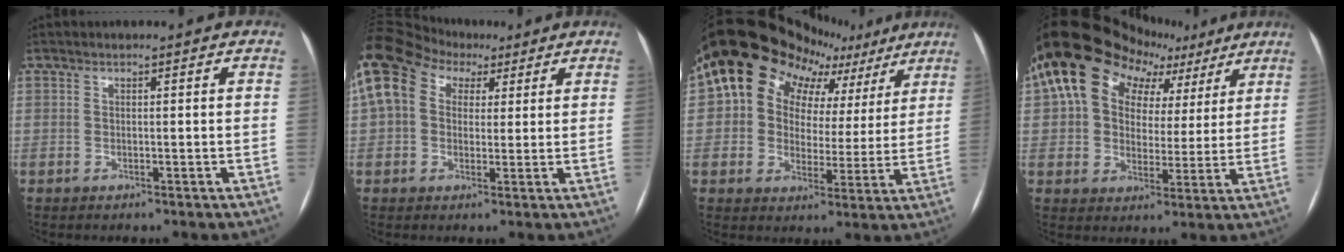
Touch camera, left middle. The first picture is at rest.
{"total": 12.6, "force": [5.4, 9.0, 7.0], "torque": [-0.178, 0.066, 0.098]}
{"total": 16.7, "force": [10.4, 11.5, 6.1], "torque": [-0.089, 0.058, 0.130]}
{"total": 16.3, "force": [8.3, 11.4, 8.2], "torque": [-0.129, 0.067, 0.135]}